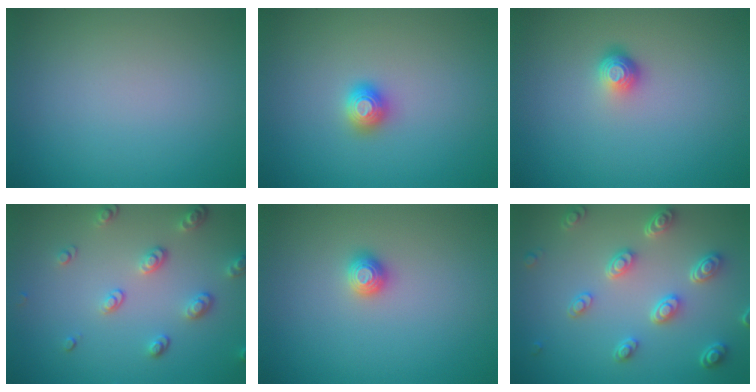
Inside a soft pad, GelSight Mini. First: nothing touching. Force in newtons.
{"total": 1.3, "press": 1.3, "slide": 0.2}
{"total": 1.8, "press": 1.2, "slide": 1.3}
{"total": 3.2, "press": 2.8, "slide": 1.7}
{"total": 1.2, "press": 1.2, "slide": 0.2}
{"total": 4.6, "press": 3.7, "slide": 2.8}